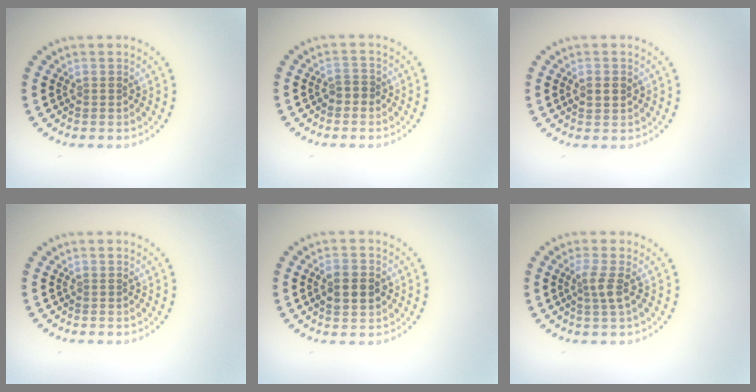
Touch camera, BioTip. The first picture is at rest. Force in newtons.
{"total": 1.2, "press": 1.1, "slide": 0.4}
{"total": 1.7, "press": 1.7, "slide": 0.0}
{"total": 0.0}
{"total": 2.9, "press": 2.9, "slide": 0.1}
{"total": 1.9, "press": 1.4, "slide": 1.2}